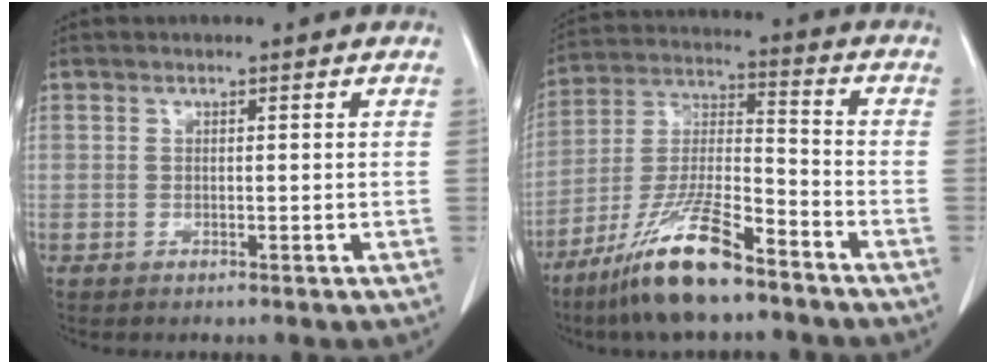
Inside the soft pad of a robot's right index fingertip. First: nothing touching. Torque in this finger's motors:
{"motor_torque": [1.09, -1.04, 0.60, 0.21]}